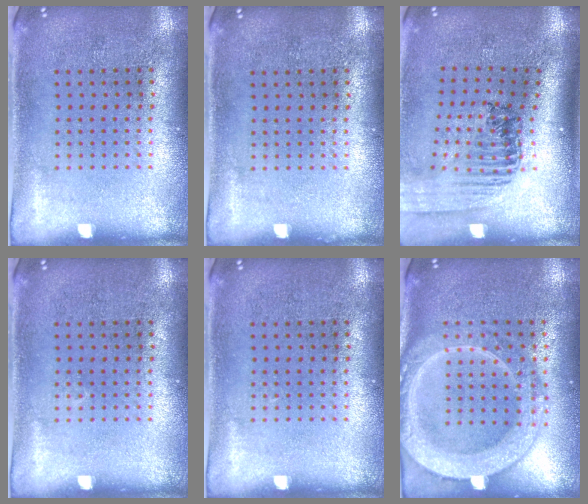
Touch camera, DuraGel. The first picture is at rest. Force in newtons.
{"total": 0.0}
{"total": 1.5, "press": 1.4, "slide": 0.4}
{"total": 0.0}
{"total": 0.0}
{"total": 3.8, "press": 3.8, "slide": 0.4}